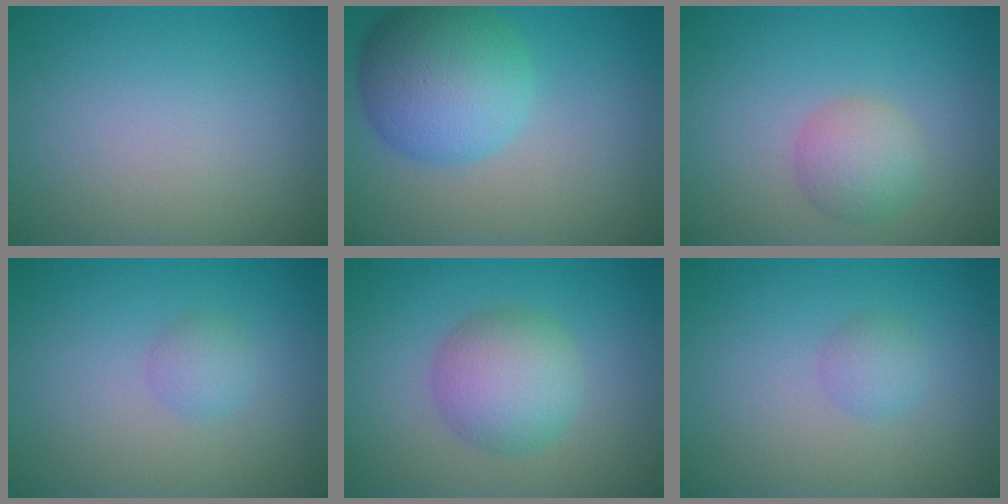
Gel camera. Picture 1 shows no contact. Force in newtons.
{"total": 7.9, "press": 7.9, "slide": 0.3}
{"total": 2.9, "press": 2.9, "slide": 0.1}
{"total": 1.5, "press": 1.5, "slide": 0.1}
{"total": 5.1, "press": 5.1, "slide": 0.2}
{"total": 1.5, "press": 1.5, "slide": 0.1}